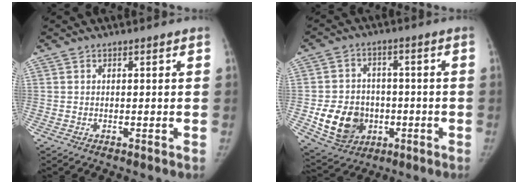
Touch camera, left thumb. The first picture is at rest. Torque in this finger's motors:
{"motor_torque": [-0.13, 0.30, 0.03, 0.05, 0.04]}